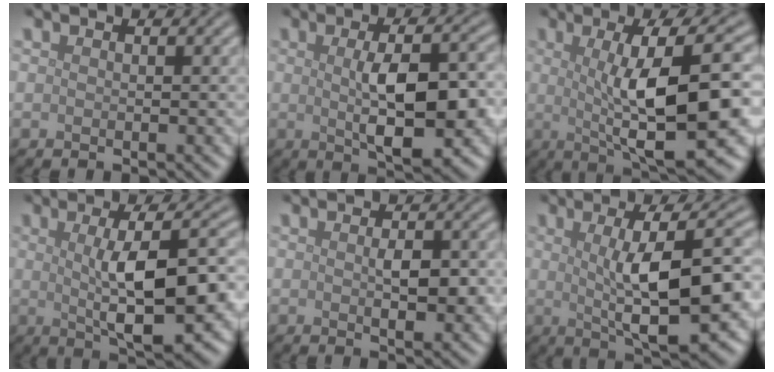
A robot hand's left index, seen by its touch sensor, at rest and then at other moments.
{"total": 7.4, "force": [-0.2, 2.6, 6.9], "torque": [-0.107, -0.002, 0.000]}
{"total": 11.1, "force": [0.4, 2.6, 10.8], "torque": [-0.148, 0.006, 0.012]}
{"total": 9.3, "force": [0.2, 2.7, 8.9], "torque": [-0.124, 0.002, 0.005]}
{"total": 2.8, "force": [0.0, 1.3, 2.5], "torque": [-0.043, -0.005, 0.002]}
{"total": 10.2, "force": [0.5, 2.8, 9.8], "torque": [-0.133, 0.006, 0.010]}